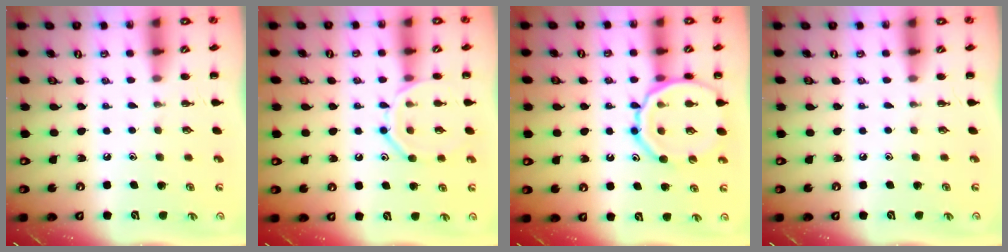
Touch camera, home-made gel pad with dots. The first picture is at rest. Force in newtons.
{"total": 12.0, "press": 12.0, "slide": 0.7}
{"total": 16.0, "press": 15.8, "slide": 2.5}
{"total": 0.0}